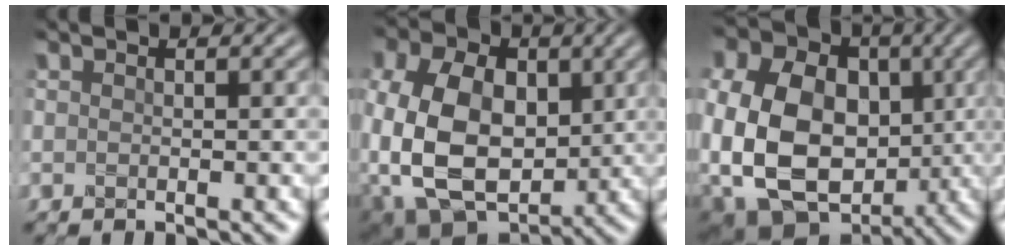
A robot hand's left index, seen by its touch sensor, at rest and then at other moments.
{"total": 11.7, "force": [-0.5, 8.5, 8.0], "torque": [-0.183, -0.005, -0.016]}
{"total": 18.4, "force": [-1.1, 15.2, 10.4], "torque": [-0.245, -0.015, -0.032]}